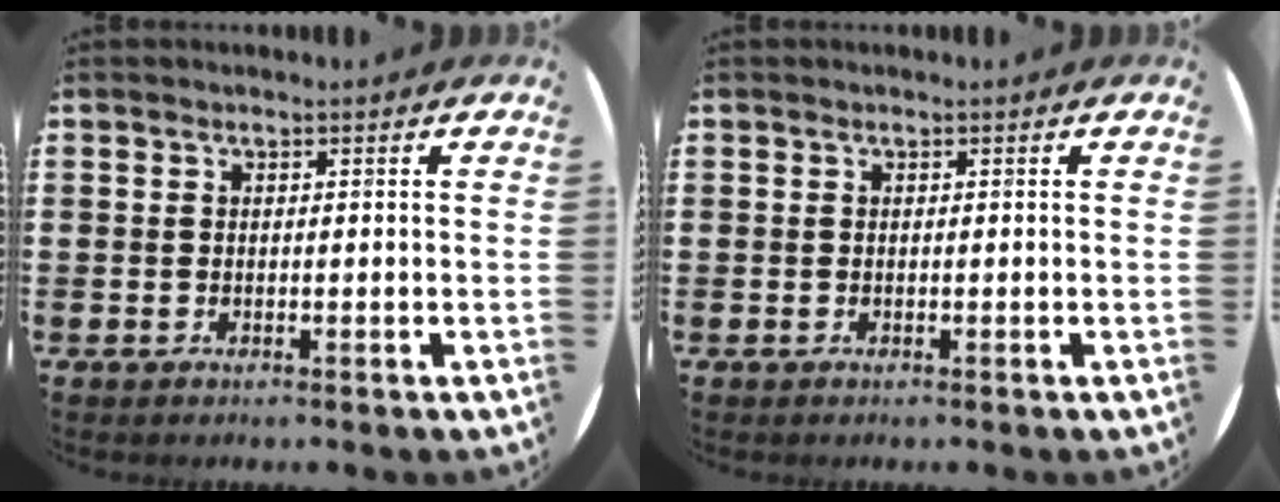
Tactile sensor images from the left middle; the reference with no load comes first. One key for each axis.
{"total": 0.0}